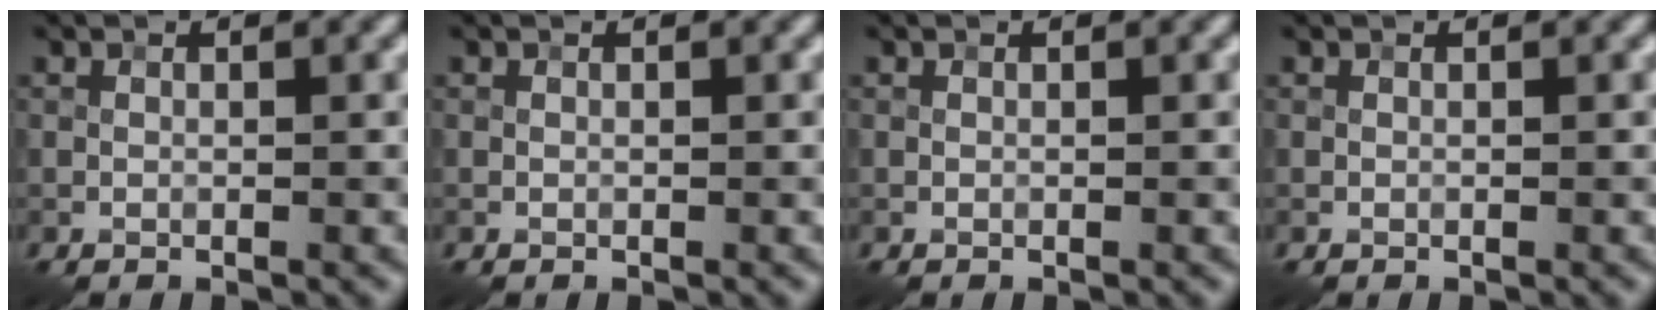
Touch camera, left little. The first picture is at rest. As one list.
[{"total": 0.0}, {"total": 0.0}, {"total": 0.0}]